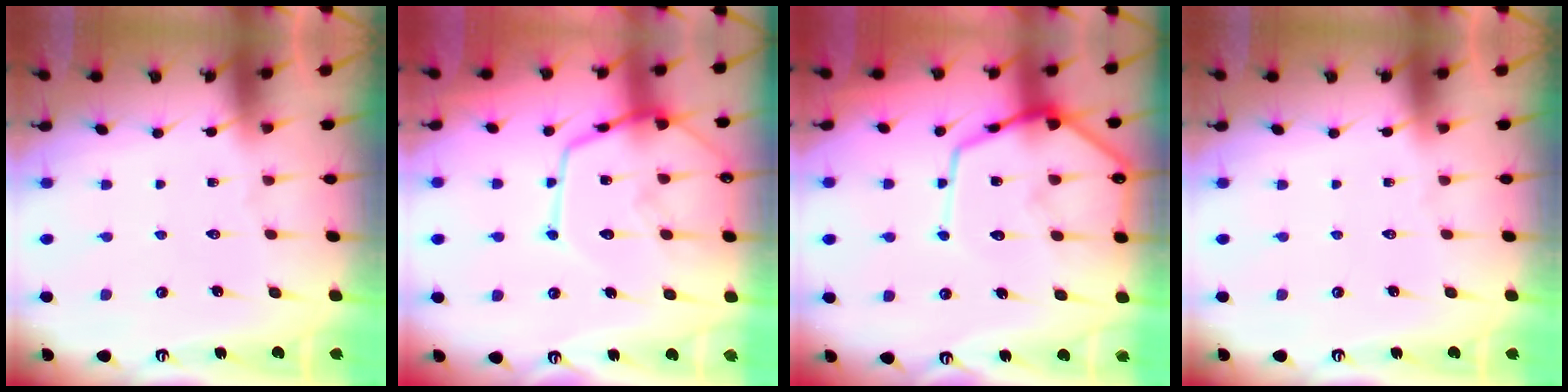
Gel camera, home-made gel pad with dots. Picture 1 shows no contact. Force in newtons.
{"total": 15.6, "press": 15.6, "slide": 1.4}
{"total": 14.6, "press": 14.5, "slide": 1.4}
{"total": 0.0}